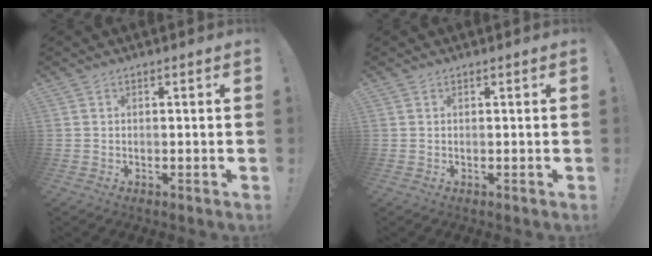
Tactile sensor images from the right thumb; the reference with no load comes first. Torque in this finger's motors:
{"motor_torque": [0.00, 0.00, -0.10, 0.12, 0.07]}